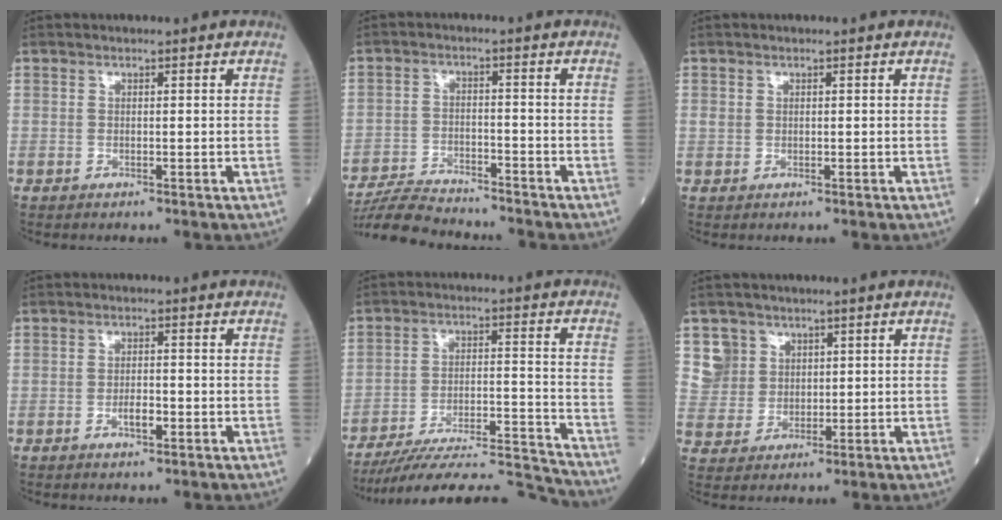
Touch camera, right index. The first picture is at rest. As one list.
[{"total": 8.2, "force": [-8.0, 0.8, 1.7], "torque": [-0.035, -0.013, -0.141]}, {"total": 1.0, "force": [0.3, 0.9, 0.4], "torque": [-0.005, 0.008, 0.006]}, {"total": 2.5, "force": [-1.0, 0.8, 2.1], "torque": [-0.034, 0.003, -0.016]}, {"total": 16.8, "force": [-16.2, -0.4, 4.3], "torque": [-0.068, 0.011, -0.254]}, {"total": 5.5, "force": [2.5, 4.9, -0.2], "torque": [0.002, 0.009, 0.060]}]